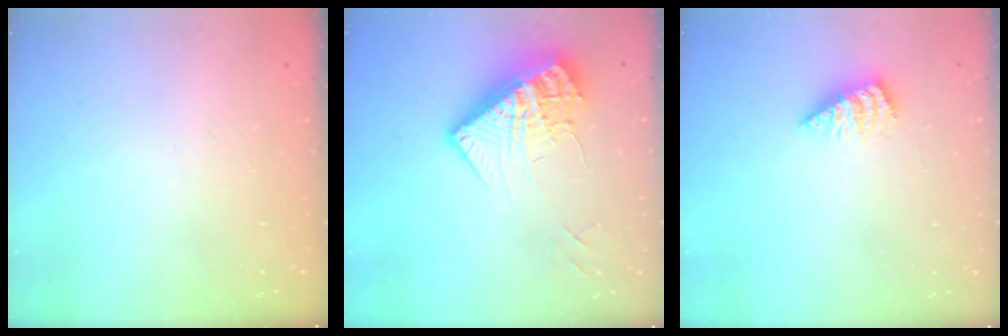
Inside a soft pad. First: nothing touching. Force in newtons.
{"total": 15.9, "press": 15.8, "slide": 1.8}
{"total": 2.9, "press": 2.9, "slide": 0.3}